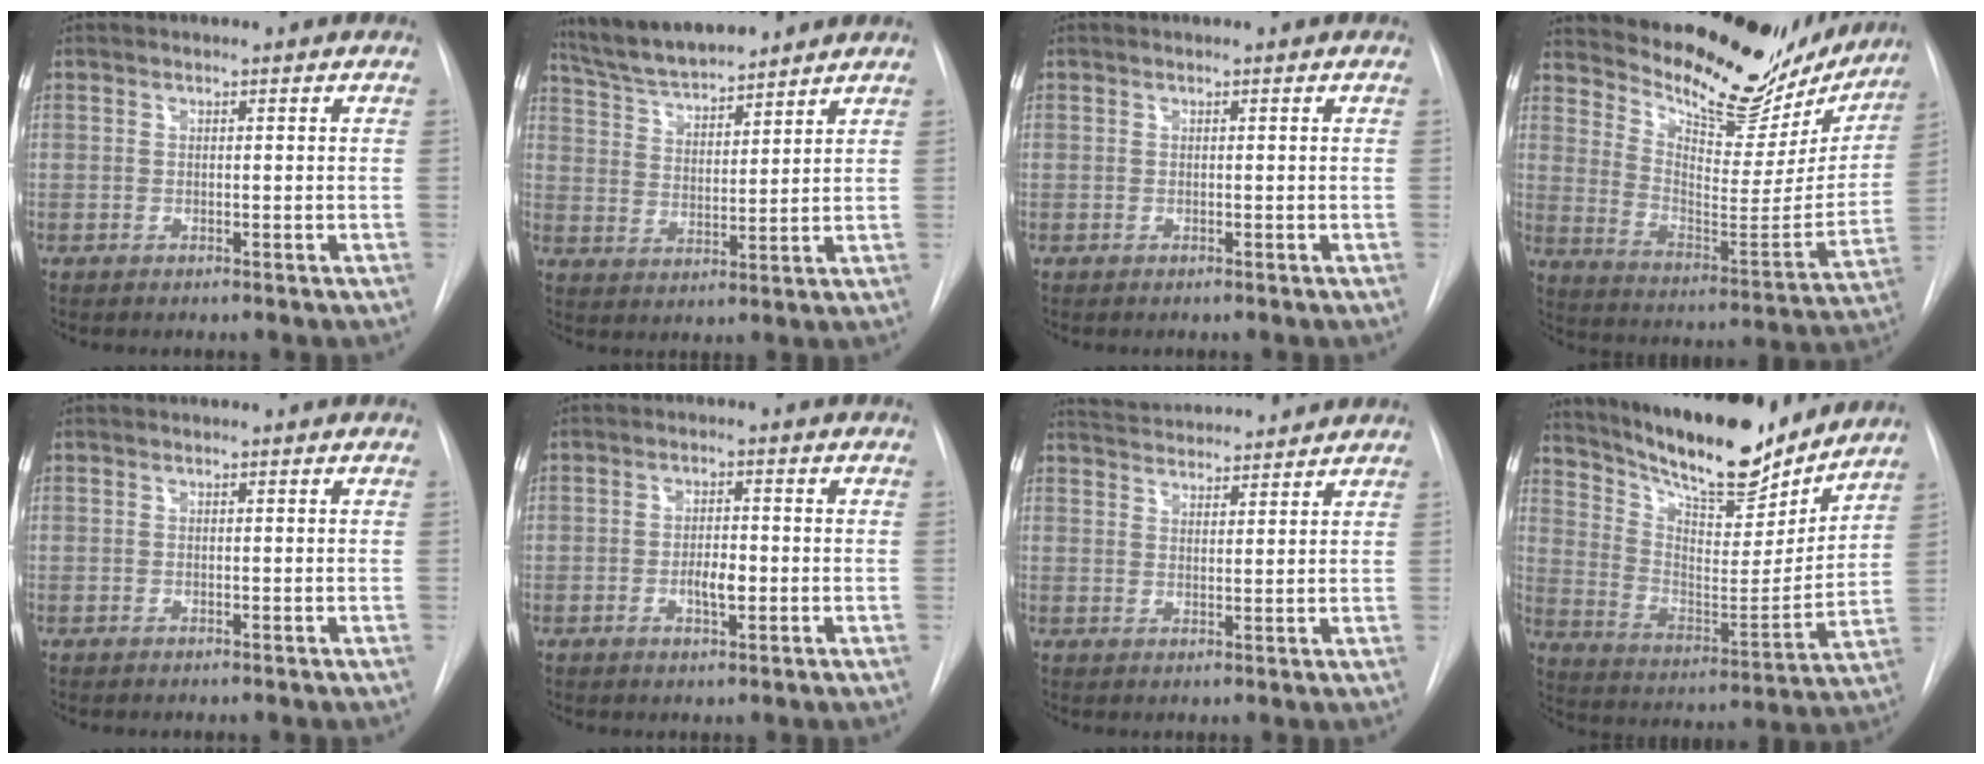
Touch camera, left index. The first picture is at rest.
{"total": 11.4, "force": [10.5, 1.7, 4.1], "torque": [-0.075, 0.019, 0.191]}
{"total": 0.0}
{"total": 23.1, "force": [20.0, 7.8, 8.4], "torque": [-0.131, -0.040, 0.273]}
{"total": 0.0}
{"total": 3.4, "force": [-0.8, 1.2, 3.1], "torque": [-0.053, 0.002, -0.013]}
{"total": 11.3, "force": [10.8, 1.6, 2.9], "torque": [-0.049, 0.022, 0.159]}
{"total": 20.9, "force": [18.2, 4.7, 9.0], "torque": [-0.161, -0.016, 0.289]}